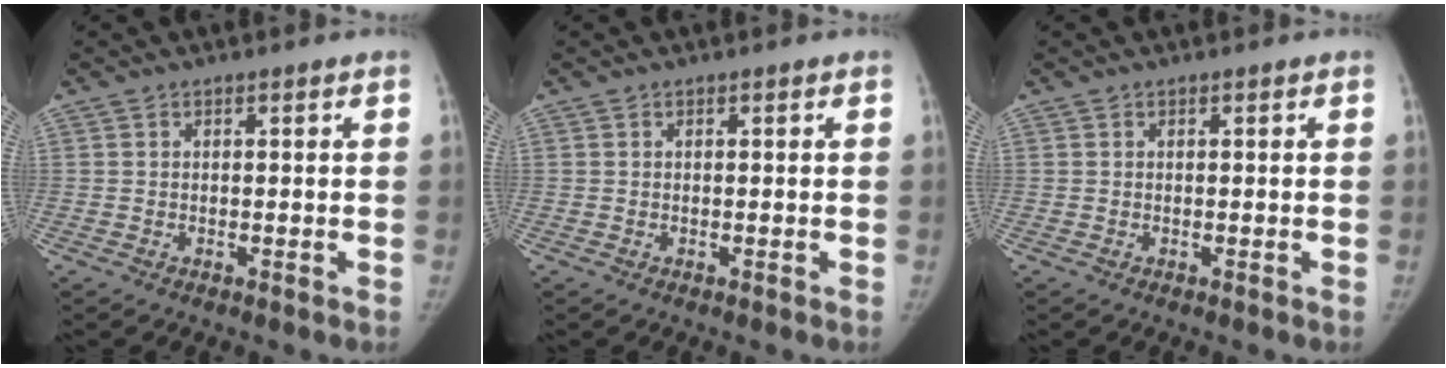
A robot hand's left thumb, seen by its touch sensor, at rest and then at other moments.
{"total": 0.0}
{"total": 0.0}